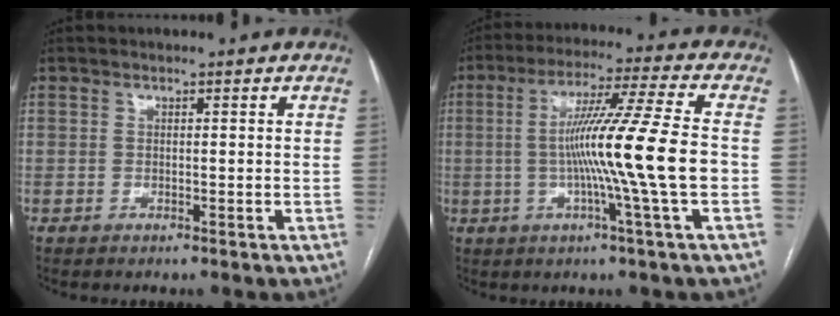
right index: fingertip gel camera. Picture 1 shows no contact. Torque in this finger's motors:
{"motor_torque": [2.02, -0.12, 1.06, 0.21]}